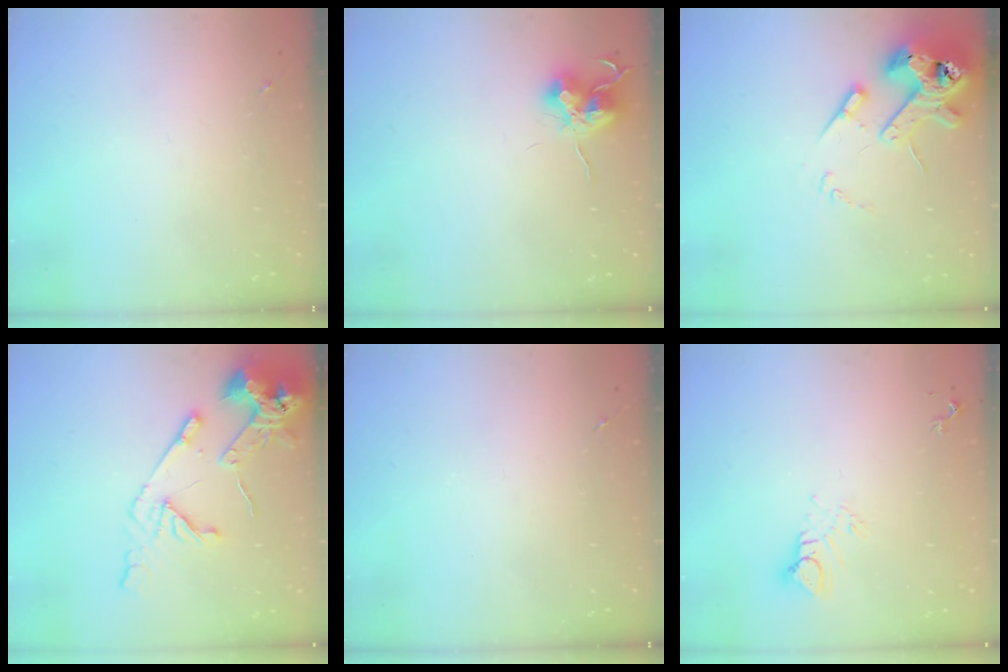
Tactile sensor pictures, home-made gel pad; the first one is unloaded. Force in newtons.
{"total": 10.9, "press": 10.8, "slide": 0.8}
{"total": 14.6, "press": 14.5, "slide": 2.0}
{"total": 14.9, "press": 14.8, "slide": 2.0}
{"total": 0.0}
{"total": 5.7, "press": 5.7, "slide": 0.3}